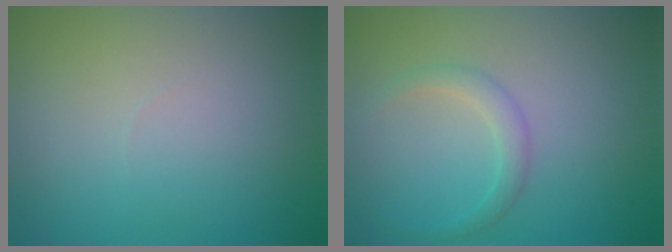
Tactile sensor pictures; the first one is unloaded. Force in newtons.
{"total": 1.7, "press": 1.7, "slide": 0.1}